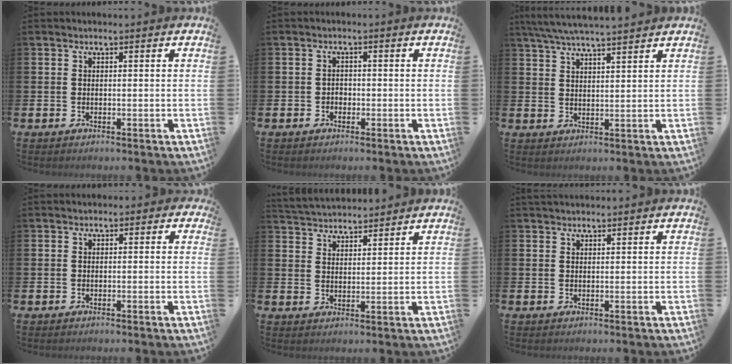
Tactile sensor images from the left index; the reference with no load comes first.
{"total": 1.2, "force": [-0.6, 1.0, 0.2], "torque": [-0.001, 0.002, -0.015]}
{"total": 5.4, "force": [5.1, 0.1, 1.9], "torque": [-0.054, -0.014, 0.092]}
{"total": 0.7, "force": [-0.2, 0.6, 0.3], "torque": [-0.001, 0.006, -0.008]}
{"total": 3.9, "force": [3.9, 0.7, -0.3], "torque": [-0.013, -0.018, 0.070]}
{"total": 2.0, "force": [1.9, 0.3, 0.5], "torque": [-0.008, -0.003, 0.034]}